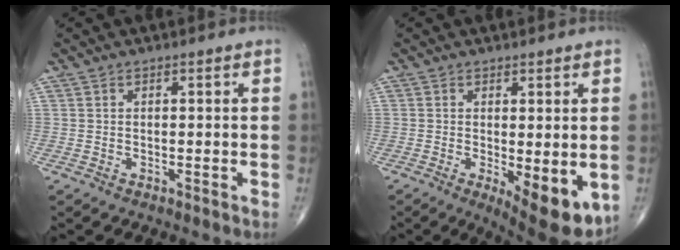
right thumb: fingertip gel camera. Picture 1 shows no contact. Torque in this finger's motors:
{"motor_torque": [-0.39, 0.89, 0.09, -0.17, 0.05]}